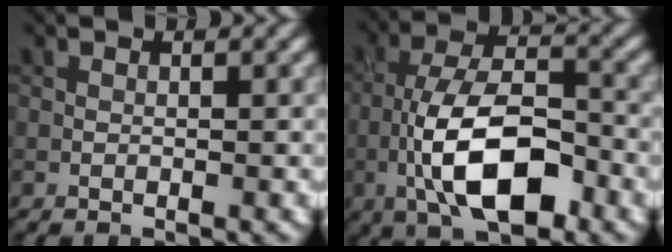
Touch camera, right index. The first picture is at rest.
{"total": 9.5, "force": [-3.4, 4.0, 8.0], "torque": [-0.145, 0.007, -0.066]}